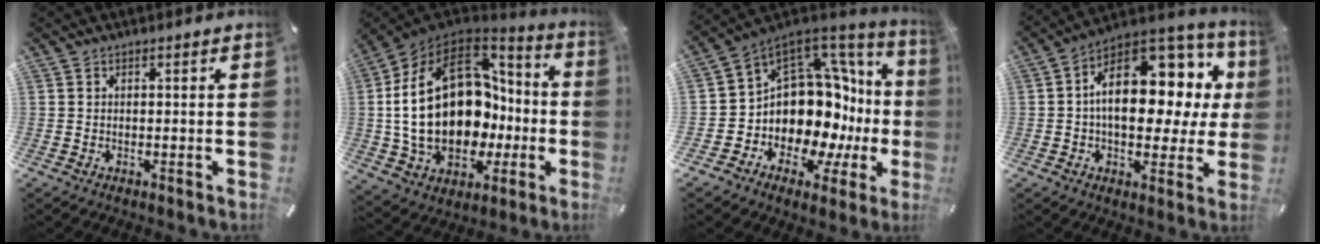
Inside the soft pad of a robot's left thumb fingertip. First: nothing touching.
{"total": 28.7, "force": [1.3, 19.8, 20.7], "torque": [-0.410, -0.015, 0.045]}
{"total": 15.9, "force": [0.1, 12.1, 10.4], "torque": [-0.175, -0.065, 0.028]}
{"total": 19.4, "force": [4.2, 11.8, 14.8], "torque": [-0.198, -0.032, 0.075]}